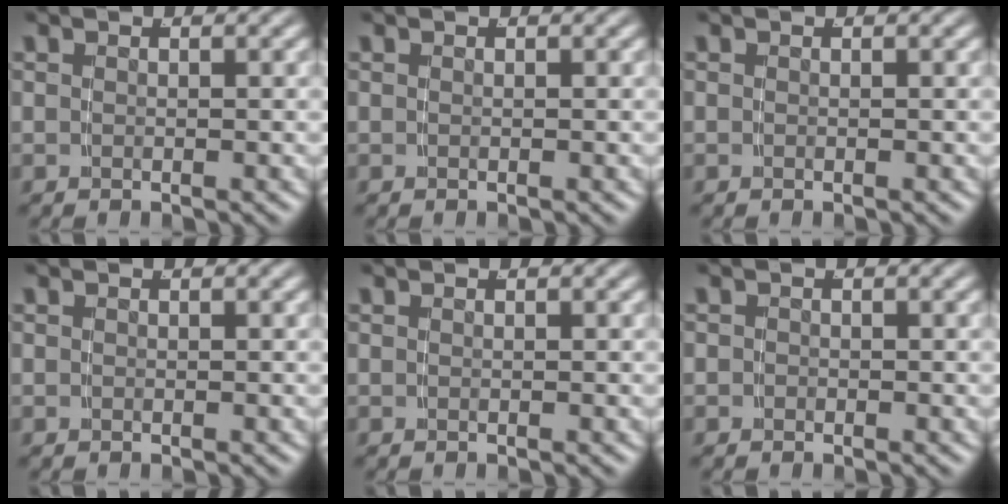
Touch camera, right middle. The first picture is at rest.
{"total": 0.0}
{"total": 0.0}
{"total": 0.0}
{"total": 0.0}
{"total": 0.6, "force": [-0.5, 0.2, -0.2], "torque": [0.004, -0.007, -0.006]}